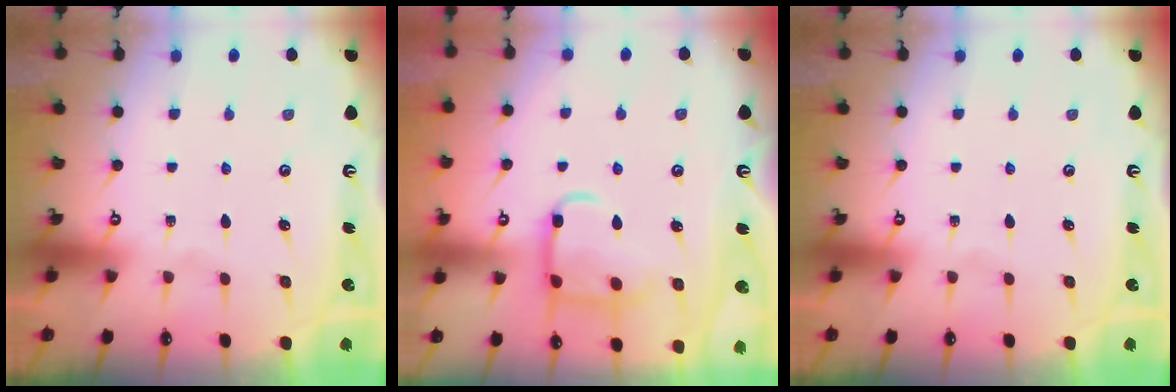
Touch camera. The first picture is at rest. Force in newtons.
{"total": 12.9, "press": 12.9, "slide": 1.2}
{"total": 0.0}